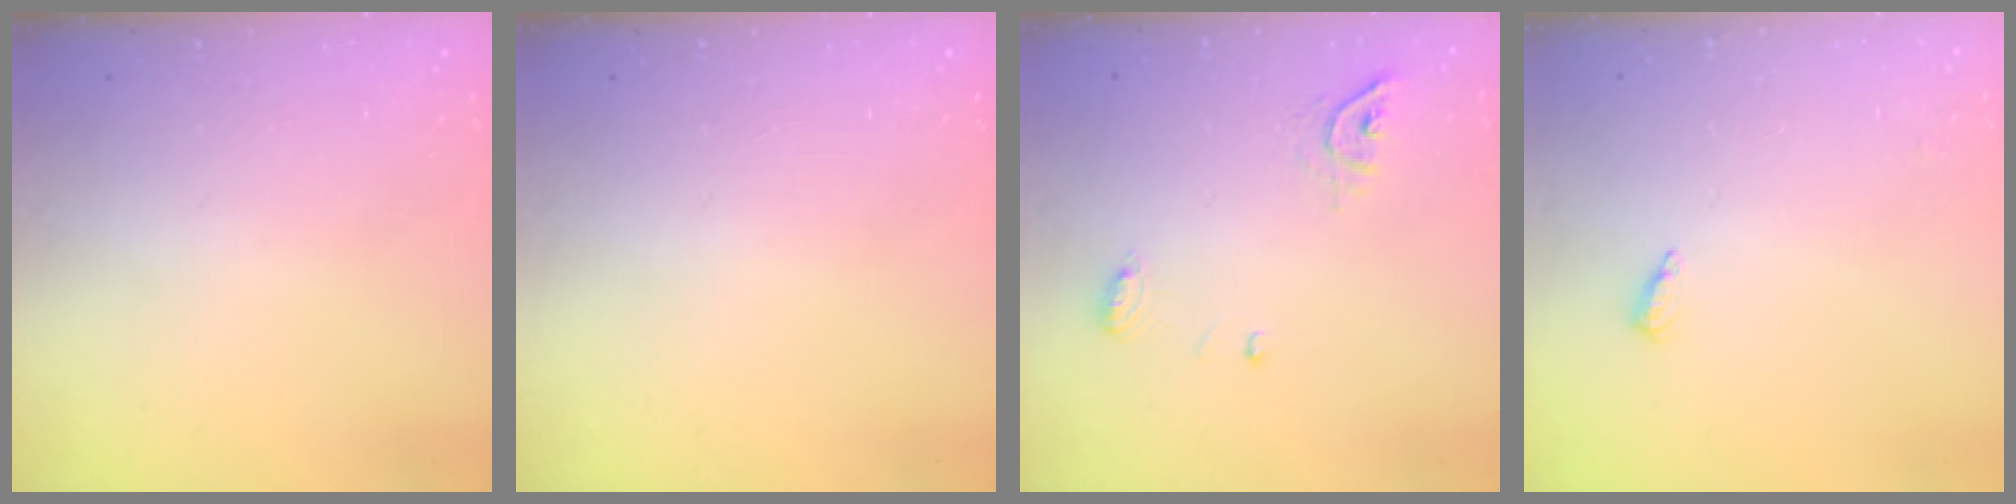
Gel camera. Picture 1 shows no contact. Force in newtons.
{"total": 0.0}
{"total": 8.5, "press": 7.0, "slide": 4.8}
{"total": 3.9, "press": 3.8, "slide": 0.6}